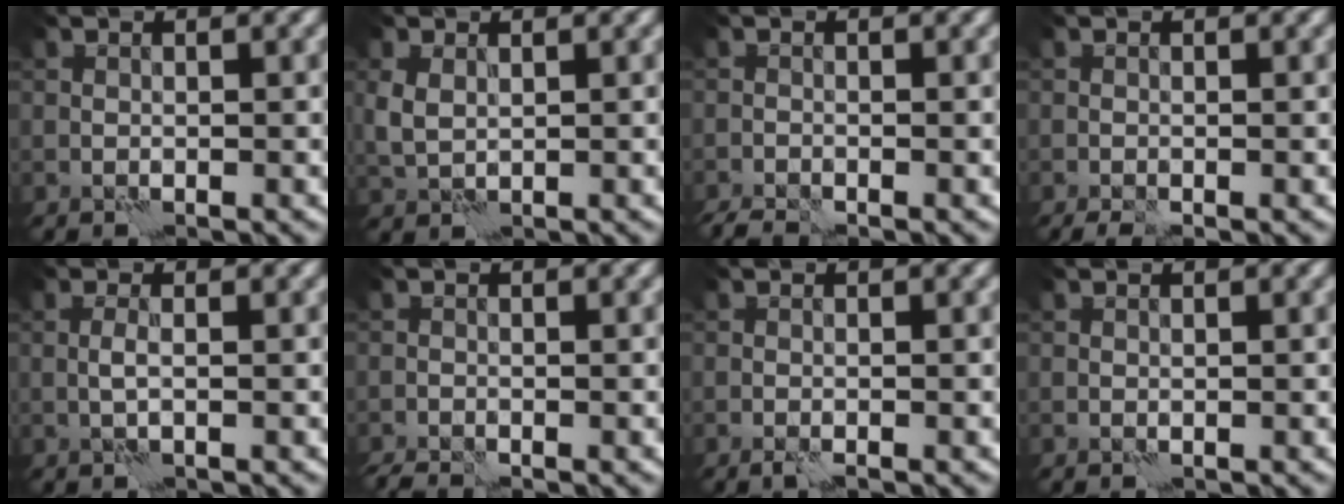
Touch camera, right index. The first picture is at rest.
{"total": 1.9, "force": [0.7, 1.3, 1.2], "torque": [-0.037, -0.001, 0.015]}
{"total": 2.3, "force": [-2.0, 0.1, 0.9], "torque": [-0.028, -0.011, -0.045]}
{"total": 1.6, "force": [-1.1, 0.2, 1.1], "torque": [-0.032, 0.000, -0.022]}
{"total": 0.8, "force": [0.0, -0.1, 0.8], "torque": [-0.020, 0.002, -0.004]}
{"total": 1.9, "force": [-1.8, 0.0, 0.7], "torque": [-0.026, -0.010, -0.040]}
{"total": 0.9, "force": [-0.6, -0.1, 0.6], "torque": [-0.016, -0.001, -0.014]}
{"total": 0.0}